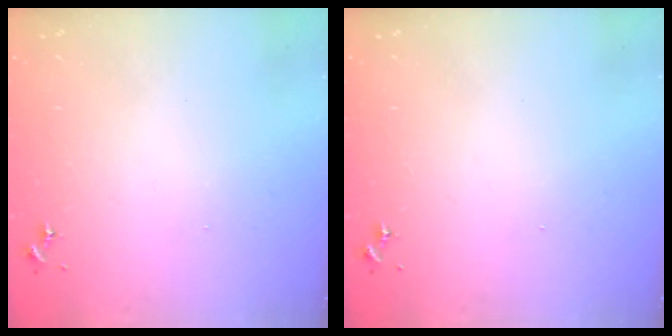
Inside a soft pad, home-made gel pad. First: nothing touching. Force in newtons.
{"total": 0.0}